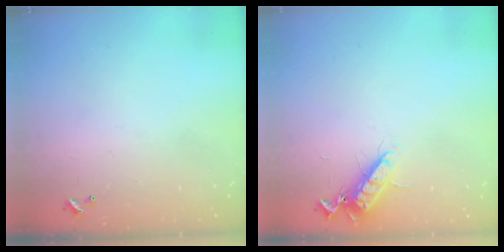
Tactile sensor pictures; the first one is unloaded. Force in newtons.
{"total": 11.1, "press": 11.1, "slide": 1.3}